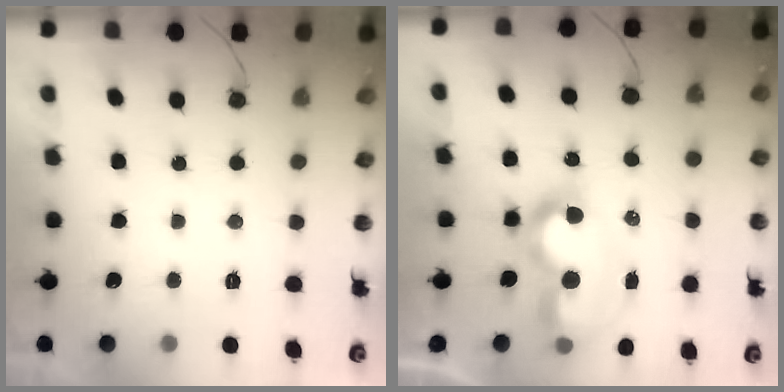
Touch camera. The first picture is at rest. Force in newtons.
{"total": 10.7, "press": 10.7, "slide": 1.1}